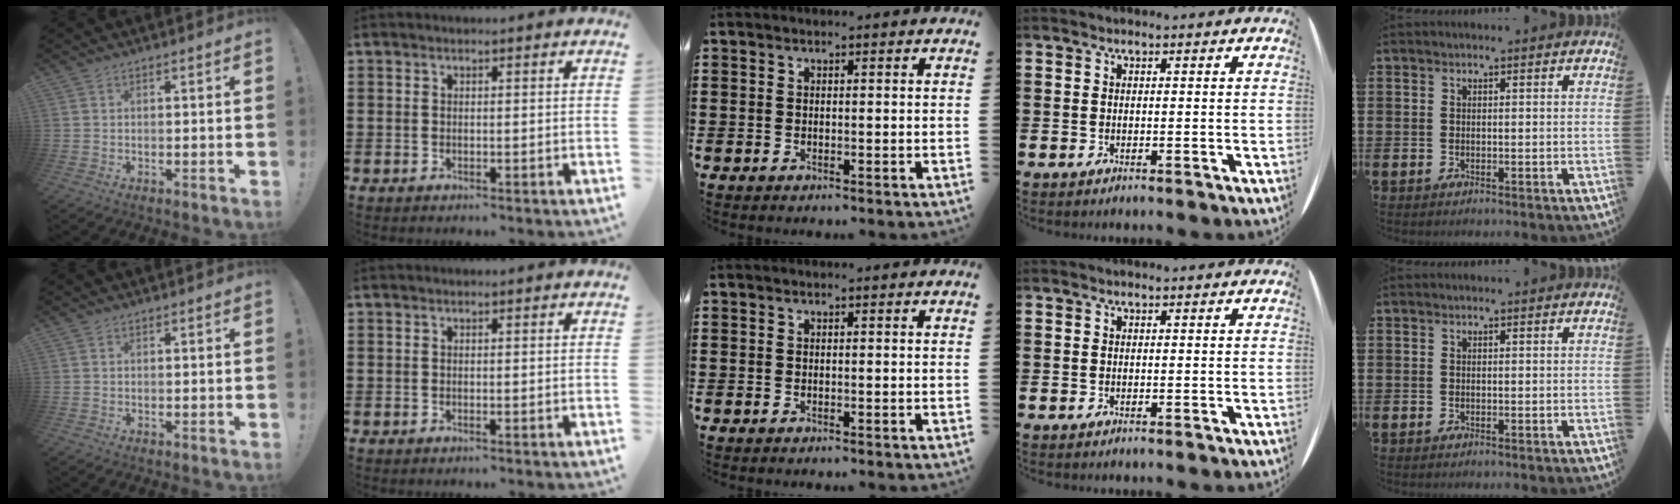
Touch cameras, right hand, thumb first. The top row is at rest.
{}